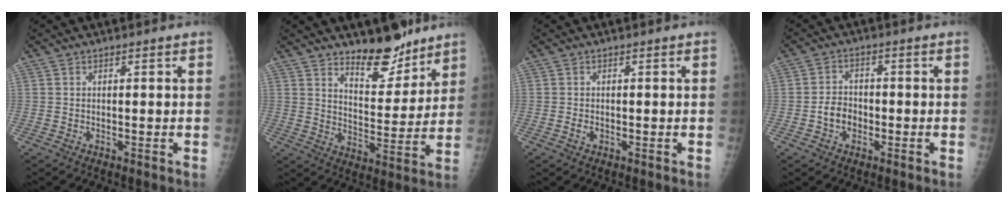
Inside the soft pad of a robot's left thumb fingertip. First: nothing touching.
{"total": 10.9, "force": [8.8, 4.4, 4.8], "torque": [-0.043, -0.073, 0.146]}
{"total": 1.1, "force": [-0.2, 0.8, 0.7], "torque": [-0.013, -0.001, -0.003]}
{"total": 4.3, "force": [-1.3, 3.4, 2.3], "torque": [-0.026, 0.014, -0.027]}